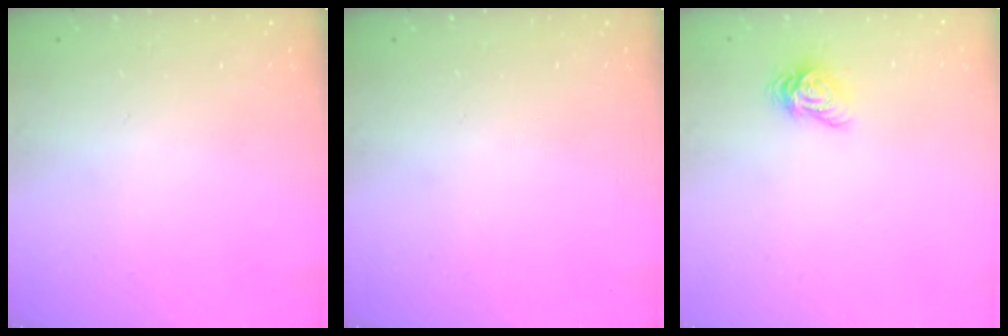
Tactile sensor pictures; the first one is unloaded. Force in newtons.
{"total": 0.0}
{"total": 5.9, "press": 5.9, "slide": 0.3}